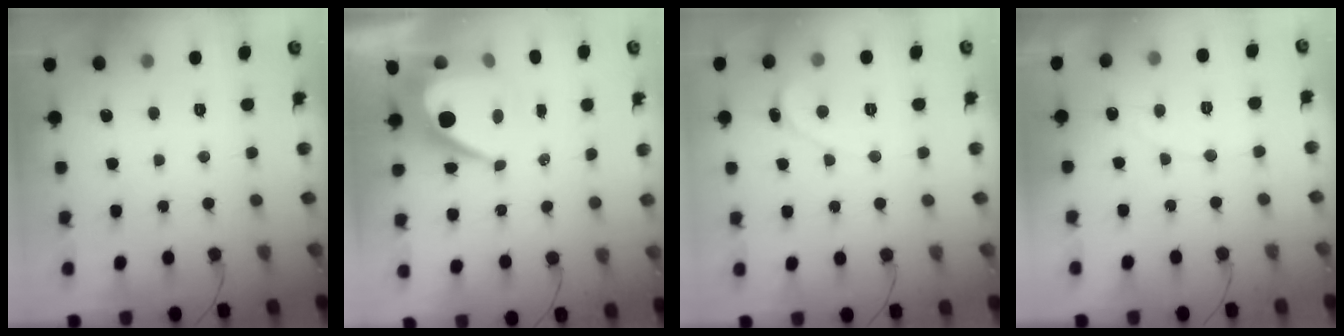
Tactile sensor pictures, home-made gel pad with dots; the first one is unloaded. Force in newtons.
{"total": 10.6, "press": 10.6, "slide": 0.8}
{"total": 0.6, "press": 0.6, "slide": 0.1}
{"total": 3.8, "press": 3.8, "slide": 0.3}